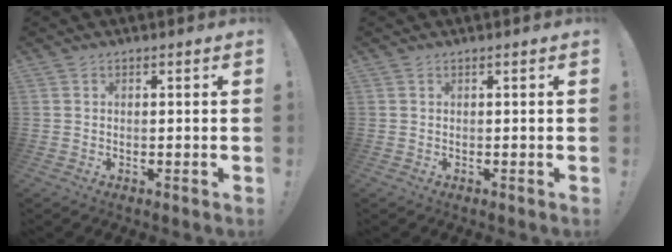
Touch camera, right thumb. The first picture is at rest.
{"total": 0.0}